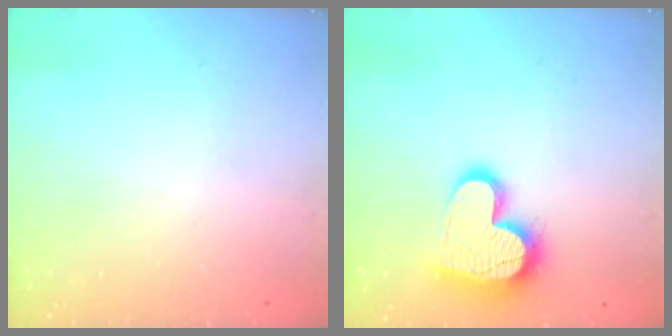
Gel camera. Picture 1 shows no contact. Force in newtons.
{"total": 16.5, "press": 16.5, "slide": 1.1}